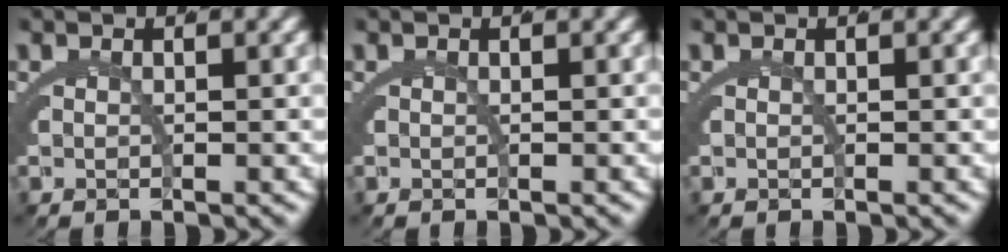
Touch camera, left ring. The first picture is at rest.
{"total": 0.0}
{"total": 0.0}